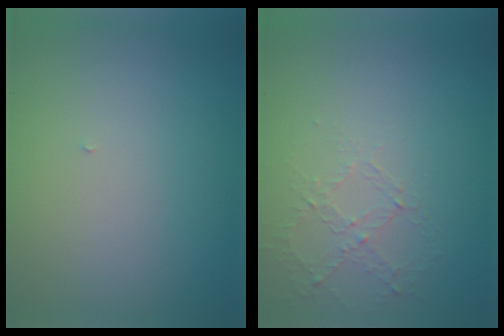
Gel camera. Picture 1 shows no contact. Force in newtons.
{"total": 1.1, "press": 0.5, "slide": 1.0}